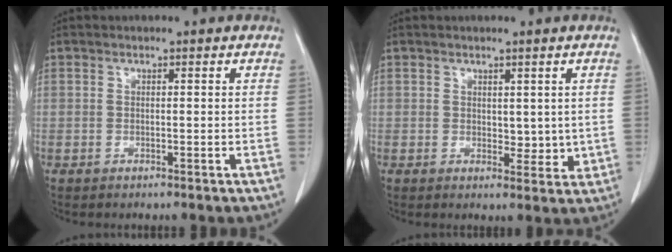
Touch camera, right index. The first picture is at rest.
{"total": 3.0, "force": [0.7, 2.0, 2.1], "torque": [-0.020, -0.009, 0.016]}